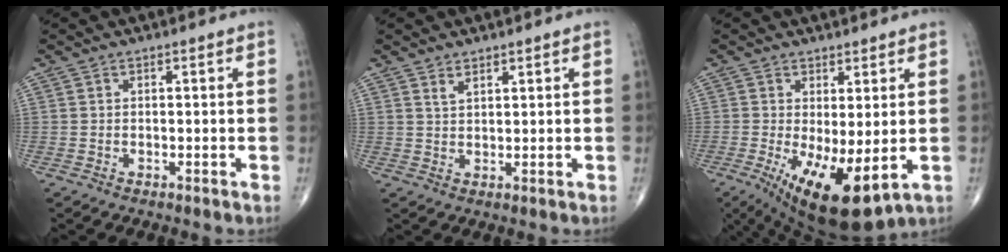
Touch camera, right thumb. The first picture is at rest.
{"total": 2.0, "force": [1.5, 0.8, 1.1], "torque": [-0.017, -0.011, 0.031]}
{"total": 12.3, "force": [-2.4, 4.5, 11.2], "torque": [-0.186, -0.024, -0.019]}